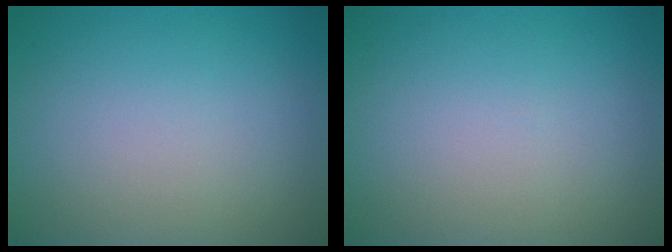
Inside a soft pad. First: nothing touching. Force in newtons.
{"total": 0.0}